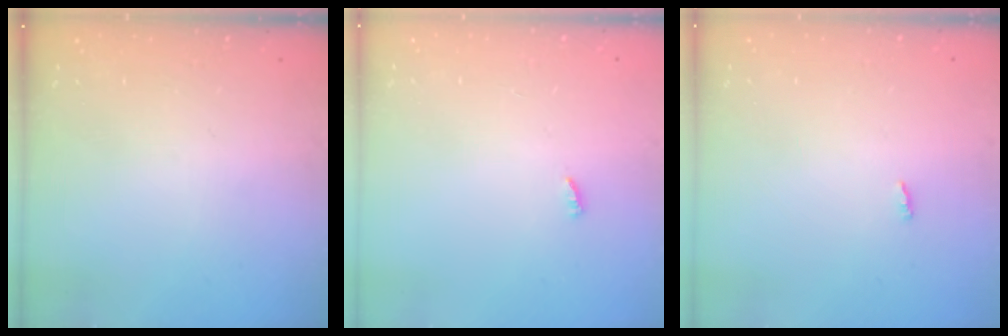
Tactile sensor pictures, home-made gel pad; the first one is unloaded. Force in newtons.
{"total": 1.9, "press": 1.9, "slide": 0.3}
{"total": 1.9, "press": 1.9, "slide": 0.2}